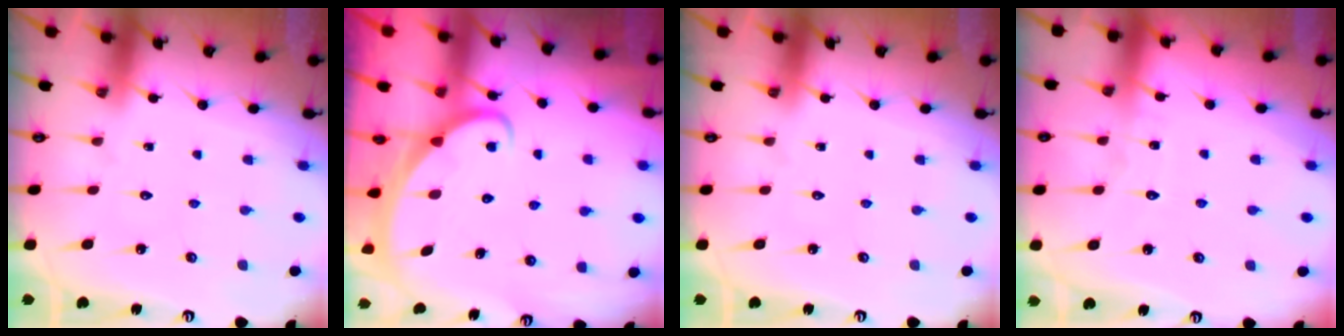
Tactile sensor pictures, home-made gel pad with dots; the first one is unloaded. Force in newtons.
{"total": 2.5, "press": 2.5, "slide": 0.3}
{"total": 0.0}
{"total": 4.0, "press": 4.0, "slide": 0.3}